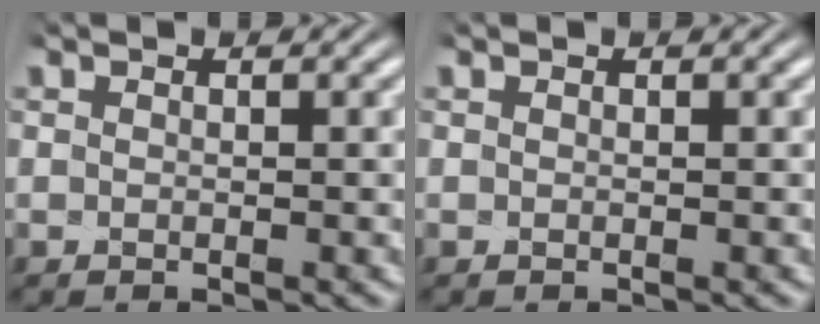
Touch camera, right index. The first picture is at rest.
{"total": 0.0}